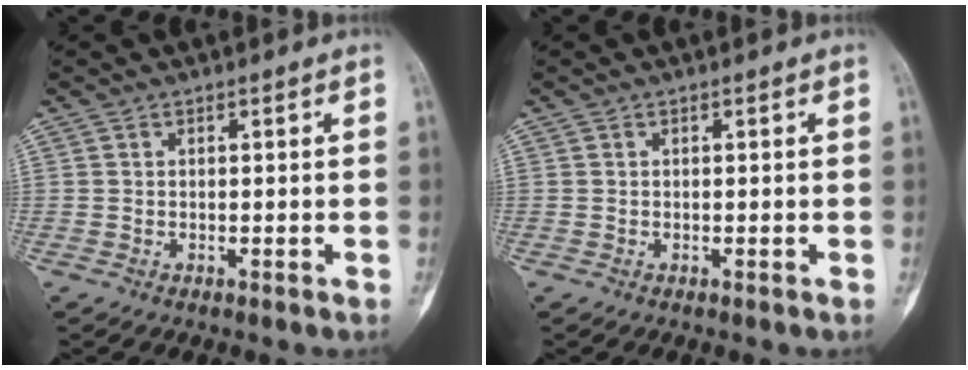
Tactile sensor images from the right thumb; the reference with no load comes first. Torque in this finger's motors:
{"motor_torque": [0.55, 0.56, 0.00, 0.00, 0.00]}